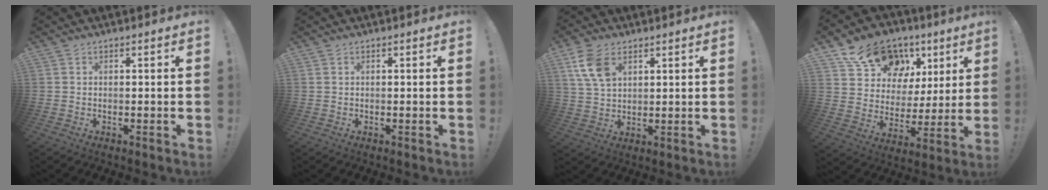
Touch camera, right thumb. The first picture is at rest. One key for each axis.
{"total": 0.0}
{"total": 9.4, "fx": 4.6, "fy": 5.7, "fz": 6.0, "tx": -0.116, "ty": -0.007, "tz": 0.091}
{"total": 18.2, "fx": 10.7, "fy": 12.8, "fz": 7.2, "tx": -0.107, "ty": -0.062, "tz": 0.212}